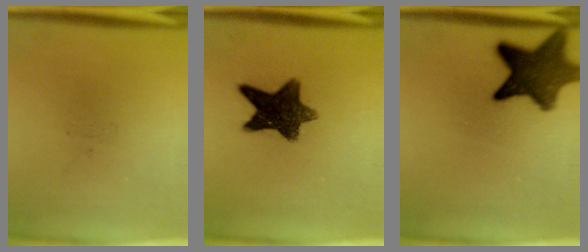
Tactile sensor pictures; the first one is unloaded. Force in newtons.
{"total": 10.9}
{"total": 11.4}